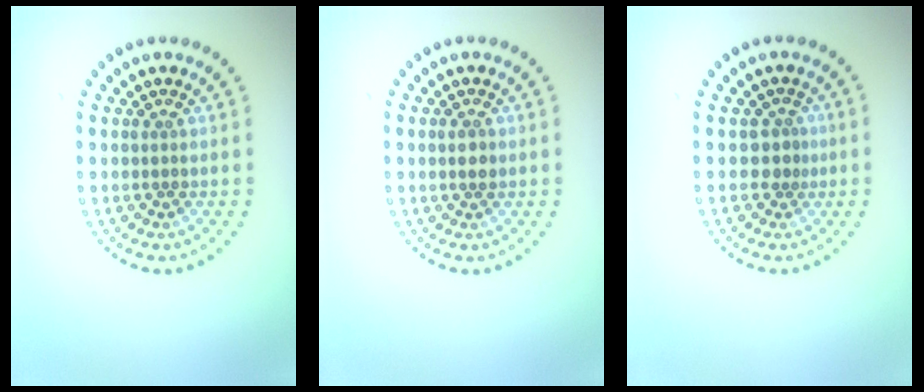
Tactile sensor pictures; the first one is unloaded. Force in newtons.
{"total": 1.2, "press": 1.1, "slide": 0.2}
{"total": 1.5, "press": 0.9, "slide": 1.1}